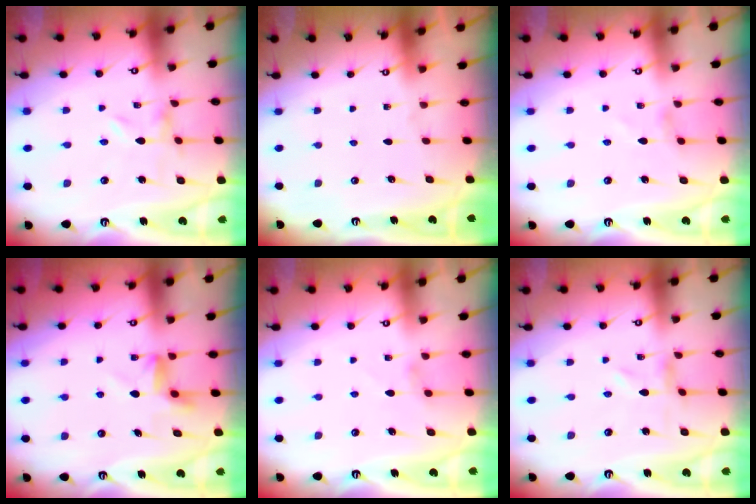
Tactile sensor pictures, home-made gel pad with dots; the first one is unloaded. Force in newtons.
{"total": 0.0}
{"total": 0.0}
{"total": 4.9, "press": 4.7, "slide": 1.5}
{"total": 3.1, "press": 3.1, "slide": 0.4}
{"total": 0.0}